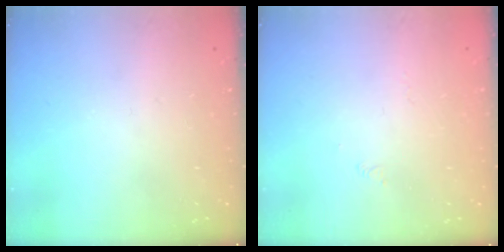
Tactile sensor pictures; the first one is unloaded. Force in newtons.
{"total": 1.7, "press": 1.6, "slide": 0.4}